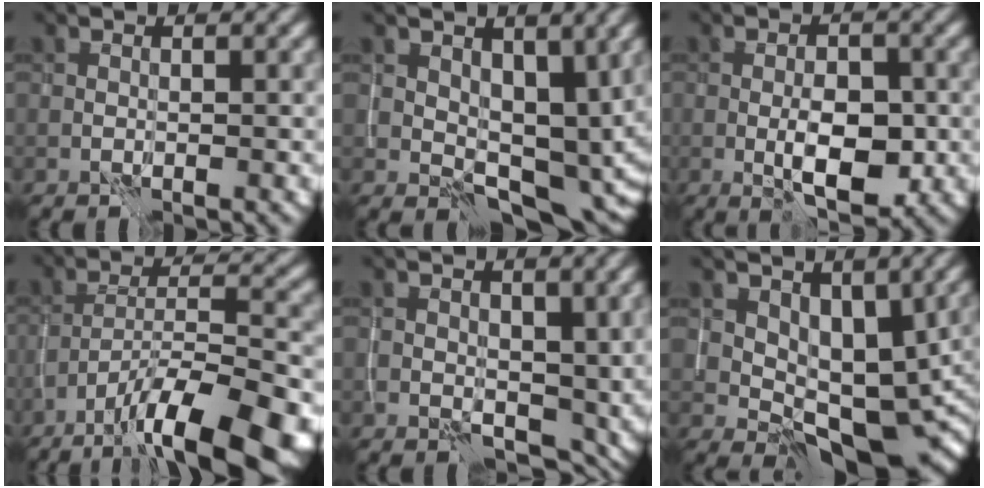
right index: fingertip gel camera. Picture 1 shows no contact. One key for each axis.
{"total": 6.9, "fx": 1.4, "fy": 4.3, "fz": 5.2, "tx": -0.073, "ty": -0.017, "tz": 0.029}
{"total": 4.8, "fx": -1.0, "fy": 2.2, "fz": 4.1, "tx": -0.063, "ty": -0.002, "tz": -0.016}
{"total": 11.8, "fx": -8.1, "fy": 2.6, "fz": 8.3, "tx": -0.134, "ty": 0.009, "tz": -0.126}
{"total": 4.9, "fx": 0.5, "fy": 3.3, "fz": 3.6, "tx": -0.063, "ty": -0.013, "tz": 0.011}
{"total": 7.5, "fx": 1.2, "fy": 4.6, "fz": 5.8, "tx": -0.083, "ty": -0.018, "tz": 0.027}